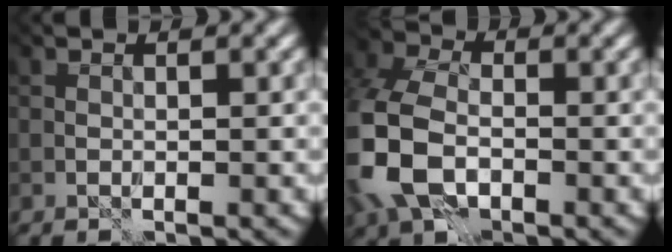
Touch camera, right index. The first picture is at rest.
{"total": 8.6, "force": [-2.5, 5.9, 5.7], "torque": [-0.164, -0.009, -0.061]}